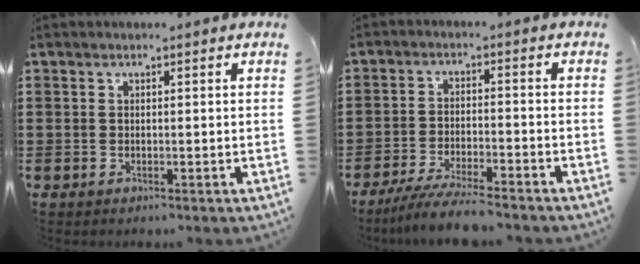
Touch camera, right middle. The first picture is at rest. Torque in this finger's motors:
{"motor_torque": [1.13, -0.66, 0.18, 0.08]}